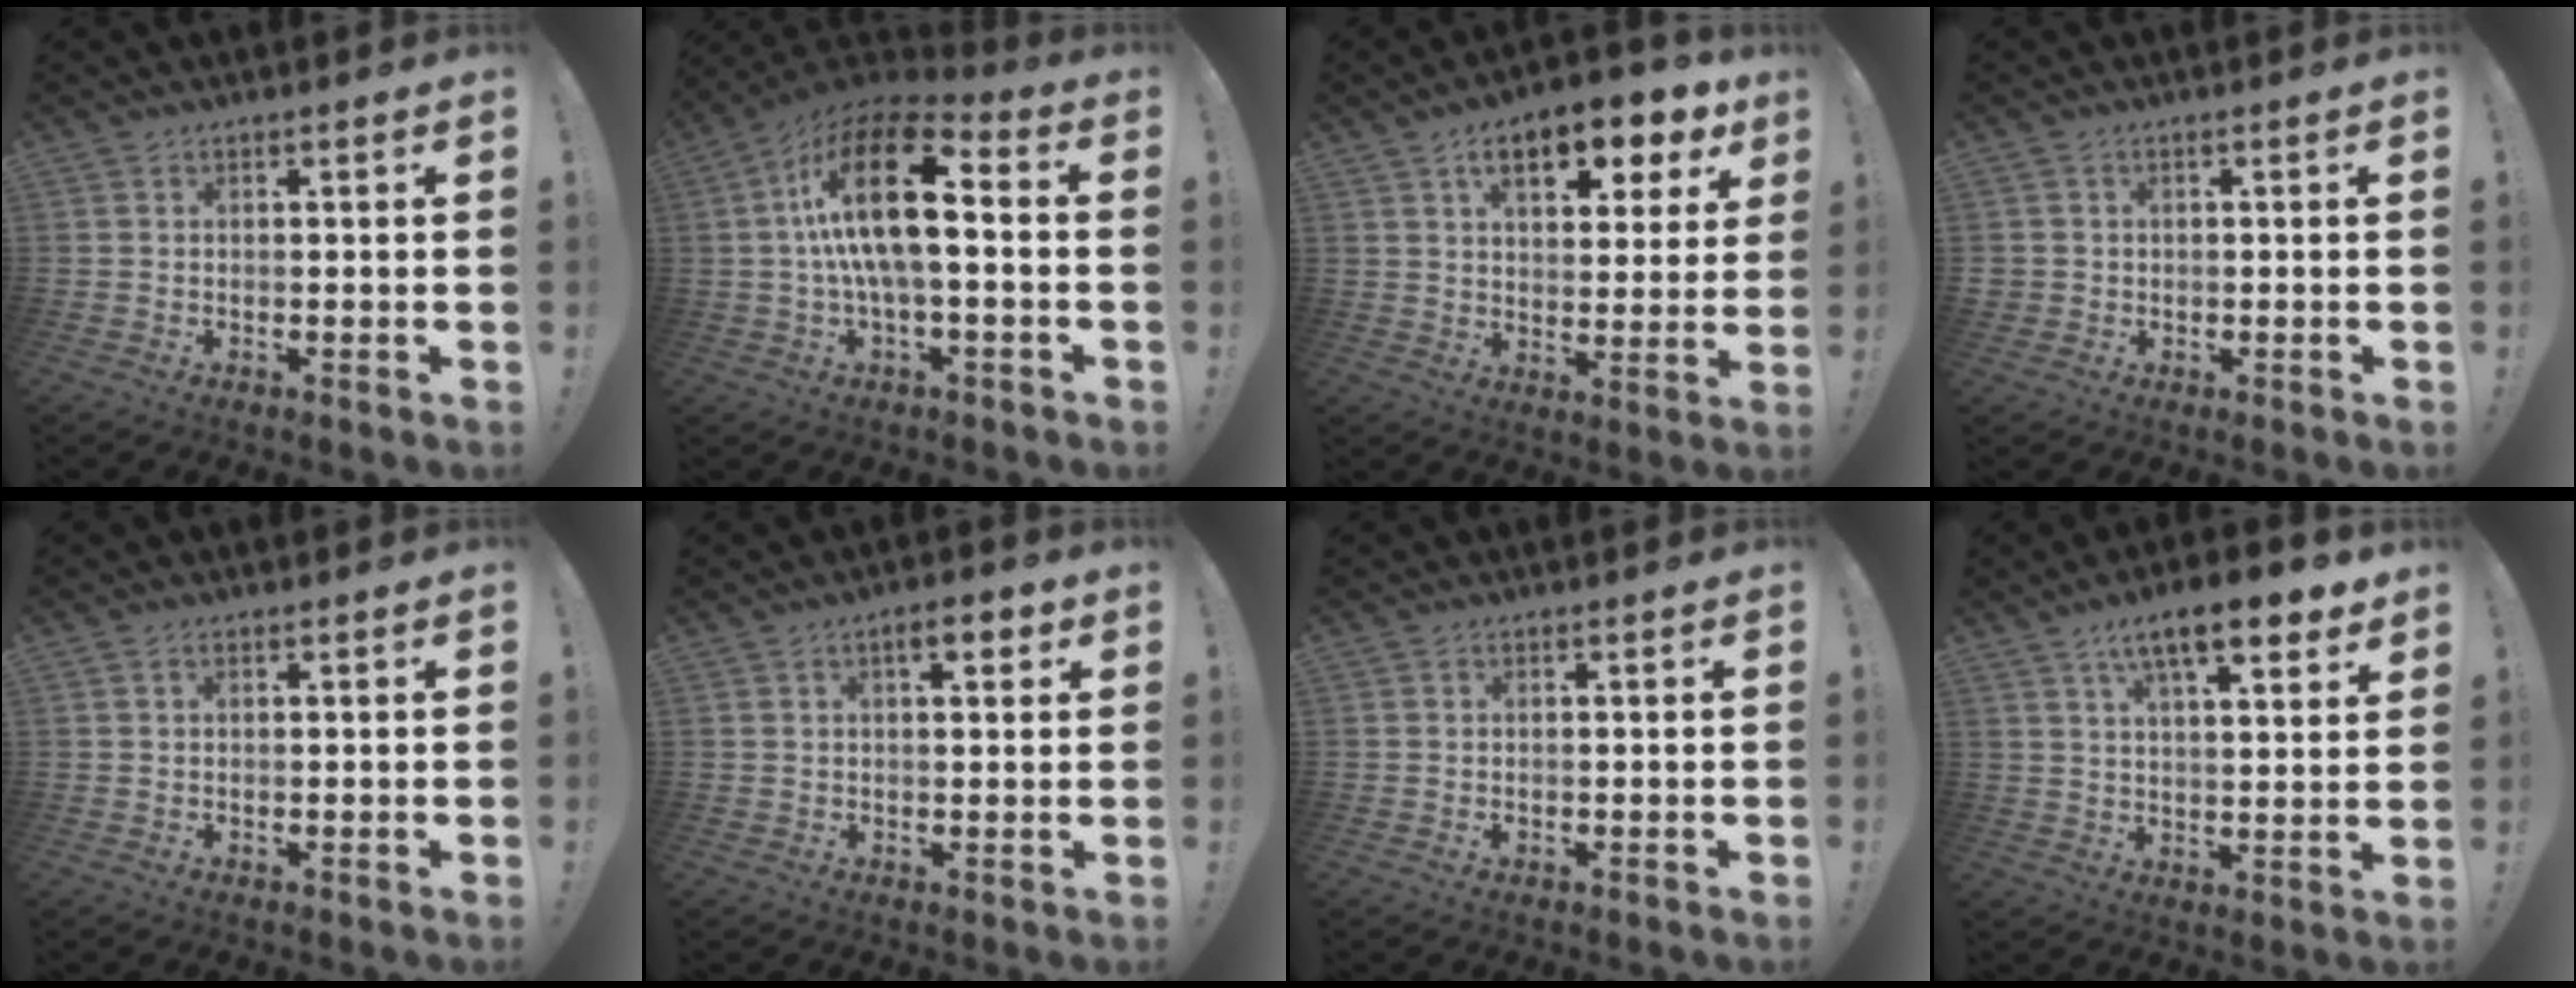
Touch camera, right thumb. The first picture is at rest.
{"total": 19.6, "force": [2.2, 7.3, 18.0], "torque": [-0.340, -0.002, 0.031]}
{"total": 13.1, "force": [6.8, 6.1, 9.3], "torque": [-0.129, -0.034, 0.109]}
{"total": 1.8, "force": [0.4, 1.7, 0.5], "torque": [-0.001, -0.002, 0.007]}
{"total": 0.6, "force": [0.3, 0.5, 0.3], "torque": [-0.010, 0.003, 0.006]}
{"total": 6.2, "force": [2.7, 2.4, 5.1], "torque": [-0.065, -0.004, 0.038]}
{"total": 0.0}
{"total": 12.9, "force": [7.8, 3.6, 9.6], "torque": [-0.152, -0.035, 0.126]}